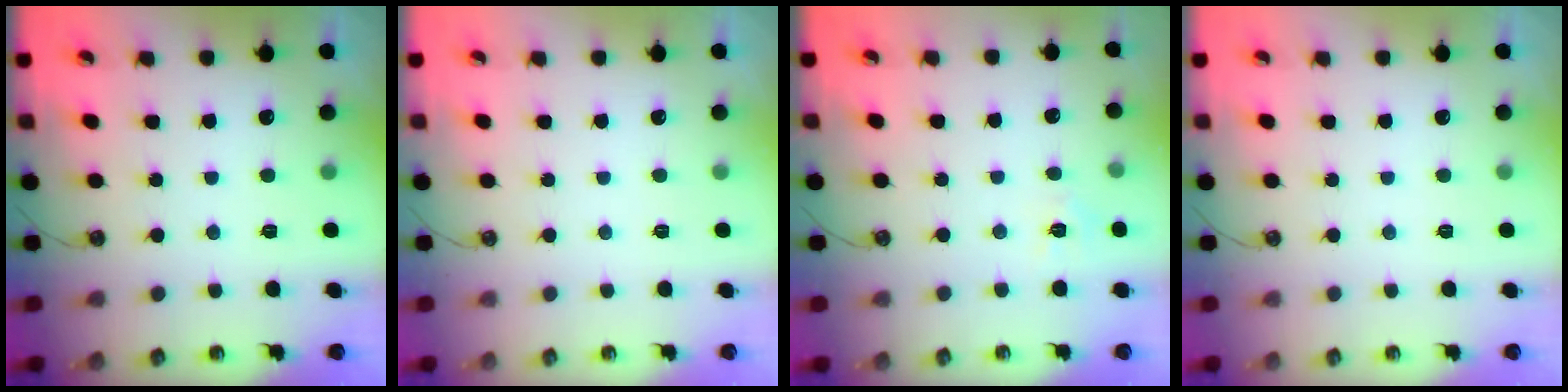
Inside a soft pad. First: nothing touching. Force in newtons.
{"total": 0.0}
{"total": 6.4, "press": 6.3, "slide": 0.7}
{"total": 0.0}